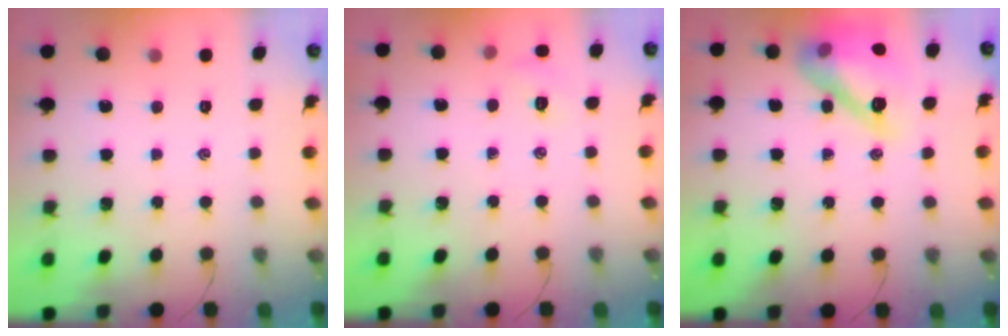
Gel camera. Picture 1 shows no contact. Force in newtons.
{"total": 6.0, "press": 5.9, "slide": 1.4}
{"total": 16.2, "press": 16.1, "slide": 2.0}